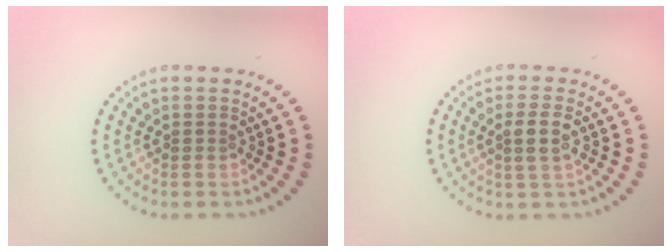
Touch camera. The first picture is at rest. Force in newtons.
{"total": 2.2, "press": 2.0, "slide": 0.8}